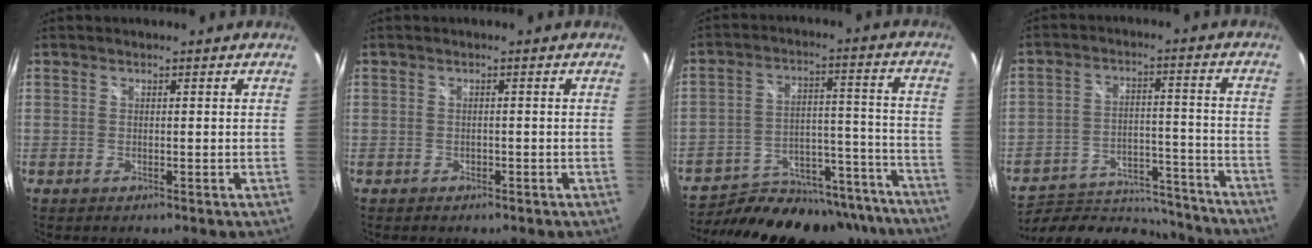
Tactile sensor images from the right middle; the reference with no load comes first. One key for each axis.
{"total": 1.2, "fx": -0.8, "fy": 0.9, "fz": 0.2, "tx": -0.006, "ty": -0.002, "tz": -0.009}
{"total": 28.2, "fx": -23.9, "fy": 10.8, "fz": 10.4, "tx": -0.189, "ty": 0.026, "tz": -0.306}
{"total": 15.0, "fx": -13.1, "fy": 6.6, "fz": 3.3, "tx": -0.068, "ty": 0.026, "tz": -0.168}